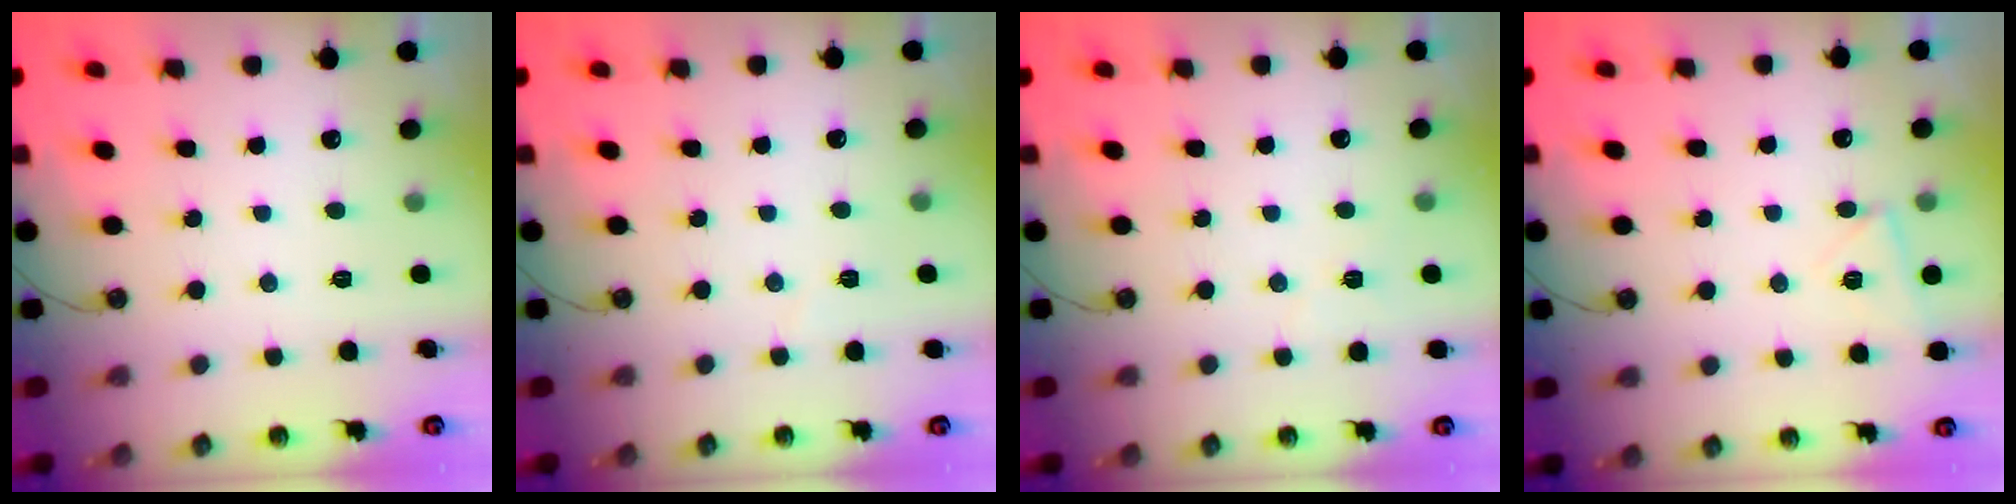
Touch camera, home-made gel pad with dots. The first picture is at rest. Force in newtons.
{"total": 2.7, "press": 2.4, "slide": 1.1}
{"total": 2.9, "press": 2.7, "slide": 0.9}
{"total": 4.5, "press": 3.8, "slide": 2.4}